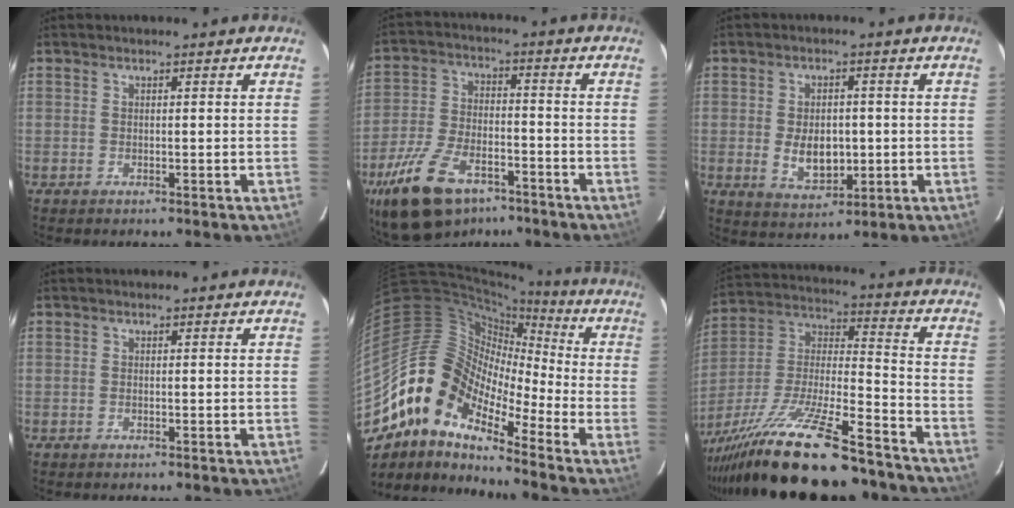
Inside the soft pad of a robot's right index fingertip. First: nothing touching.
{"total": 17.7, "force": [-11.6, 9.0, 9.9], "torque": [-0.218, -0.019, -0.198]}
{"total": 7.6, "force": [-0.8, 4.9, 5.7], "torque": [-0.109, -0.008, -0.002]}
{"total": 0.0}
{"total": 14.0, "force": [-9.0, 6.7, 8.4], "torque": [-0.130, 0.002, -0.189]}
{"total": 28.9, "force": [-22.8, 5.5, 16.9], "torque": [-0.314, -0.044, -0.360]}